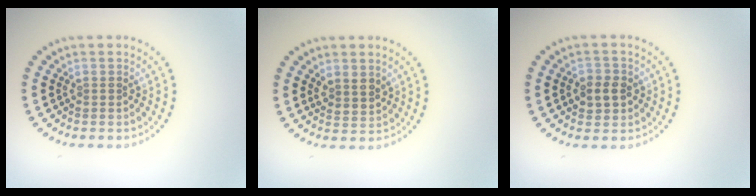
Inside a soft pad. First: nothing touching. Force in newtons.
{"total": 1.7, "press": 1.4, "slide": 0.9}
{"total": 2.4, "press": 2.4, "slide": 0.5}